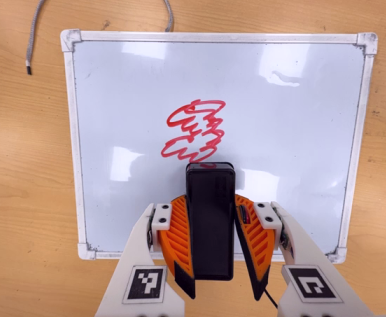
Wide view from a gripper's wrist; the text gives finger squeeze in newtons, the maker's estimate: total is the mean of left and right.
{"total": 8.3, "left": 6.4, "right": 10.3}